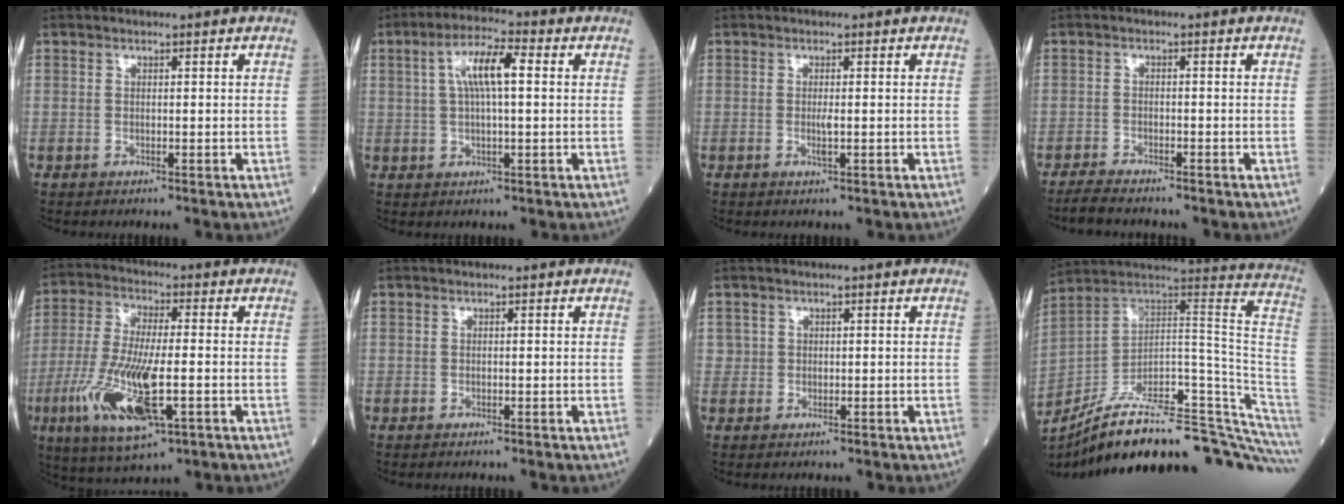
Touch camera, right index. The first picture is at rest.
{"total": 7.3, "force": [1.6, 1.5, 7.0], "torque": [-0.134, 0.020, 0.027]}
{"total": 1.3, "force": [-0.2, 0.0, 1.3], "torque": [-0.026, -0.004, -0.003]}
{"total": 4.3, "force": [-3.9, 0.7, 1.6], "torque": [-0.029, -0.011, -0.066]}
{"total": 15.0, "force": [-4.5, 3.6, 13.9], "torque": [-0.289, -0.023, -0.074]}
{"total": 0.0}
{"total": 1.0, "force": [0.4, 1.0, 0.0], "torque": [0.012, 0.001, 0.002]}
{"total": 29.9, "force": [-23.3, 3.2, 18.4], "torque": [-0.167, 0.028, -0.337]}